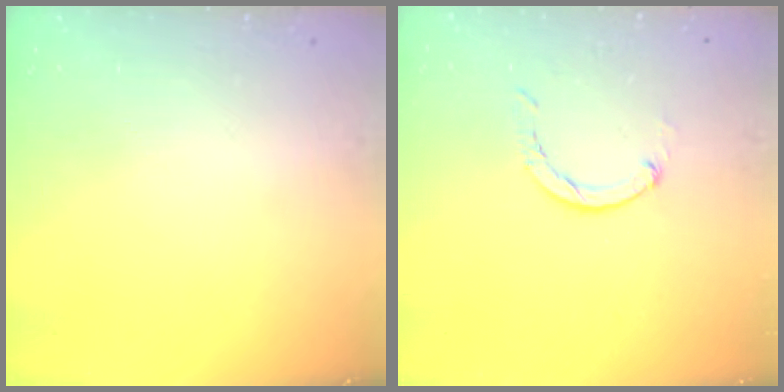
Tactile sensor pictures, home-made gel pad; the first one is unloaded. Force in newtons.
{"total": 1.9, "press": 1.9, "slide": 0.3}